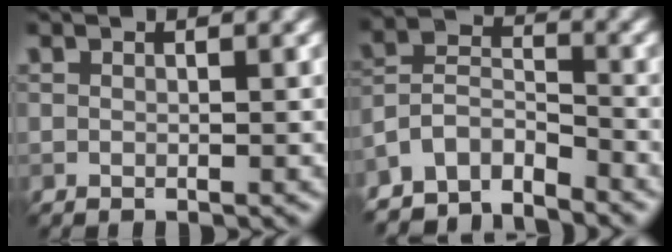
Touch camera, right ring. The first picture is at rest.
{"total": 5.8, "force": [-5.1, 2.0, 1.8], "torque": [-0.030, -0.001, -0.102]}